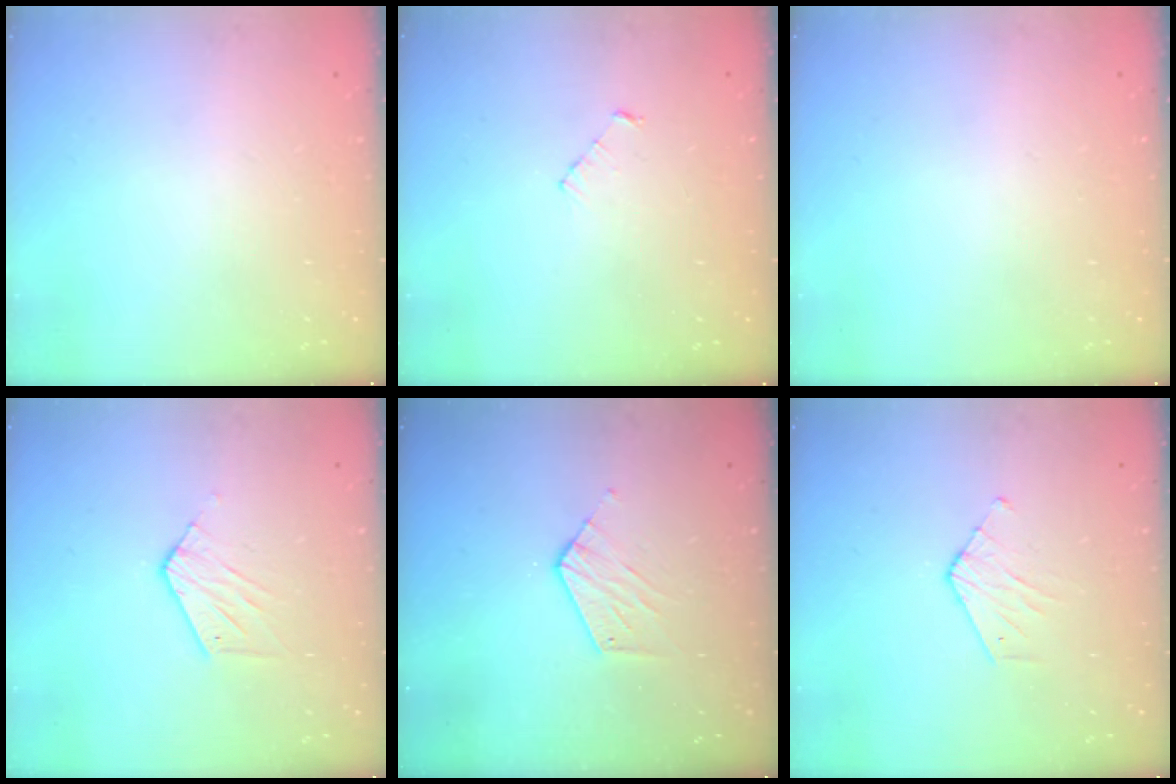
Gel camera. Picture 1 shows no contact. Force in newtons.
{"total": 3.1, "press": 3.0, "slide": 0.3}
{"total": 0.0}
{"total": 6.2, "press": 6.2, "slide": 0.5}
{"total": 6.5, "press": 6.5, "slide": 0.4}
{"total": 5.1, "press": 5.0, "slide": 0.5}